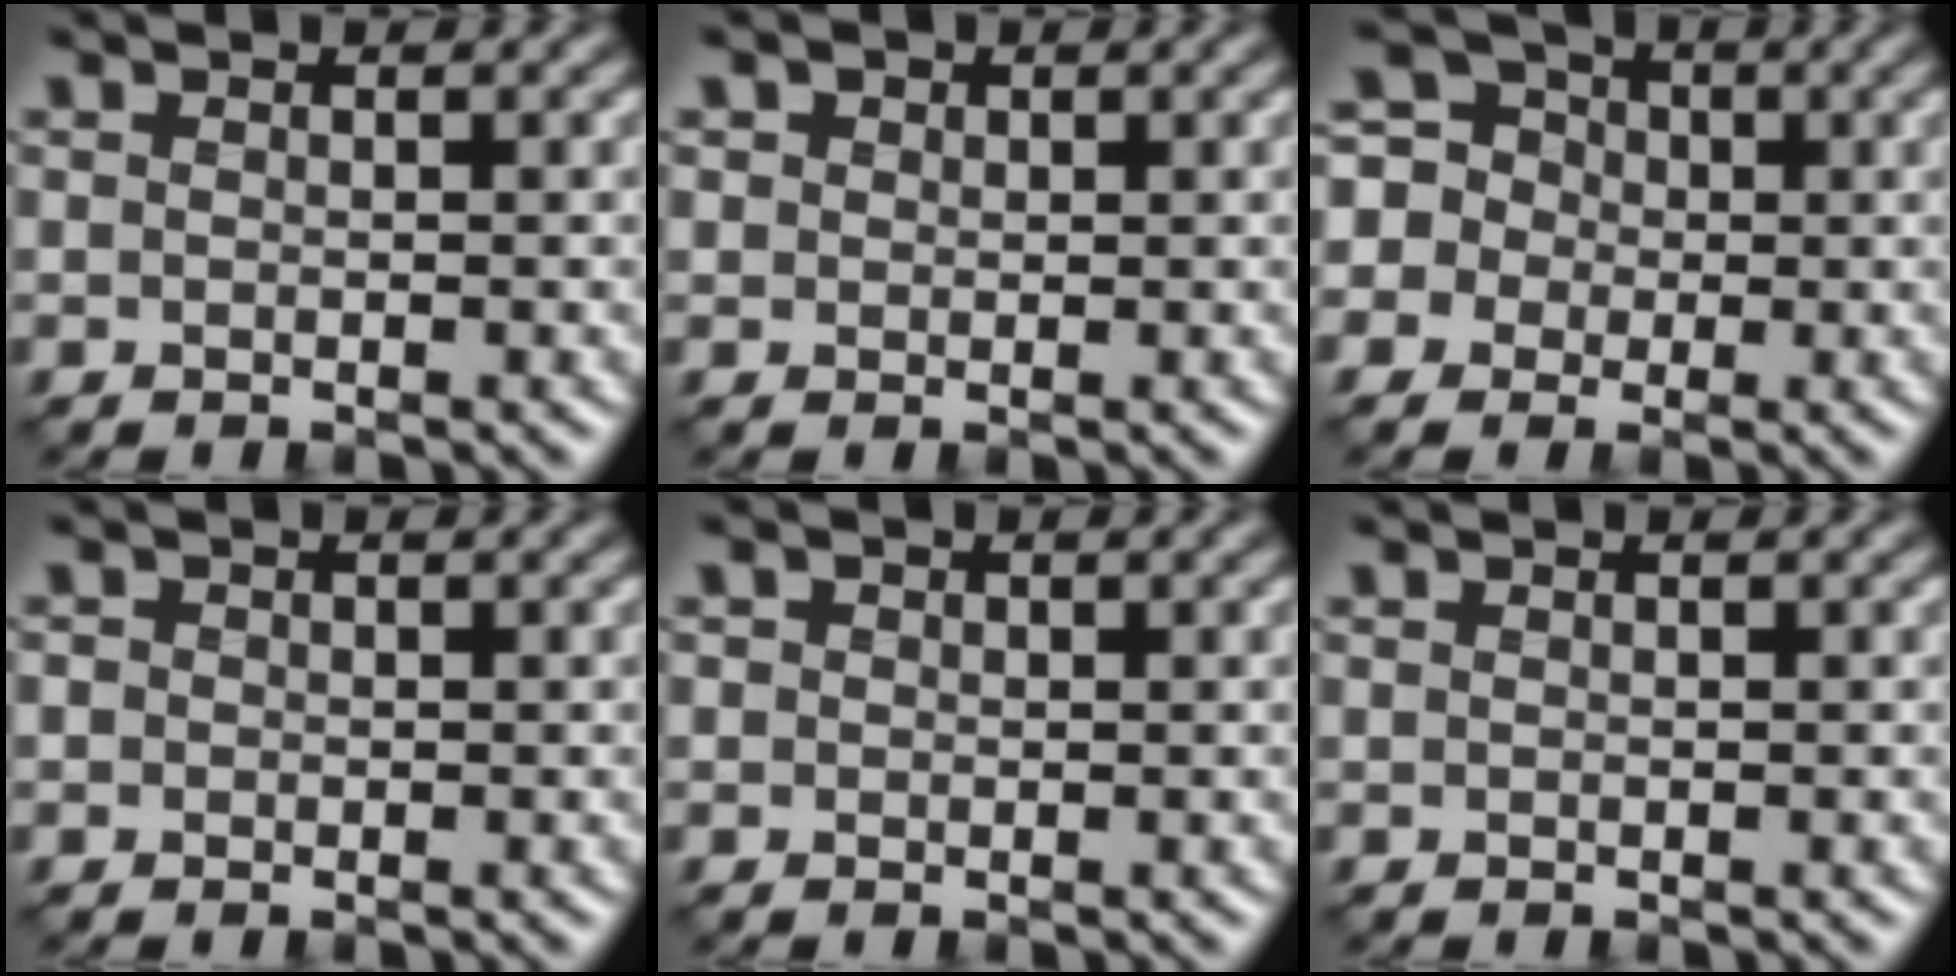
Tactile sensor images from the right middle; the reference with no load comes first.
{"total": 1.5, "force": [0.8, 1.2, 0.5], "torque": [-0.013, 0.008, 0.008]}
{"total": 6.3, "force": [-0.2, 5.9, 2.0], "torque": [-0.065, 0.037, -0.040]}
{"total": 0.7, "force": [-0.1, 0.6, 0.1], "torque": [0.001, -0.001, -0.003]}
{"total": 0.7, "force": [0.2, 0.6, 0.2], "torque": [0.000, 0.001, -0.001]}
{"total": 0.0}